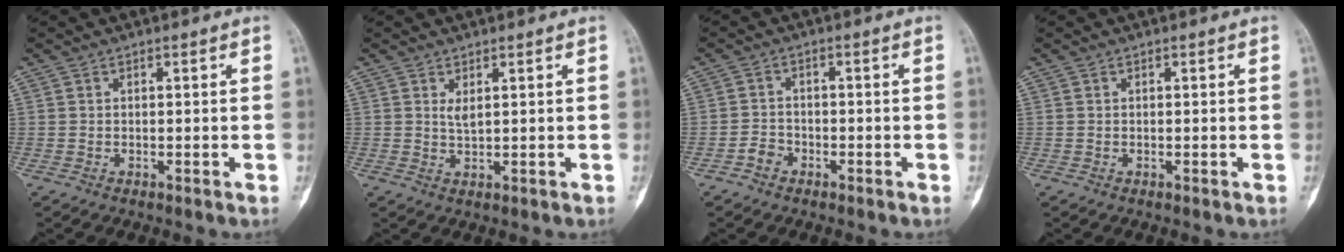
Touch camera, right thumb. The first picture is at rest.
{"total": 1.7, "force": [0.8, 0.5, 1.4], "torque": [-0.028, -0.010, 0.019]}
{"total": 2.5, "force": [-1.6, 1.8, 0.7], "torque": [-0.009, 0.013, -0.032]}
{"total": 0.0}